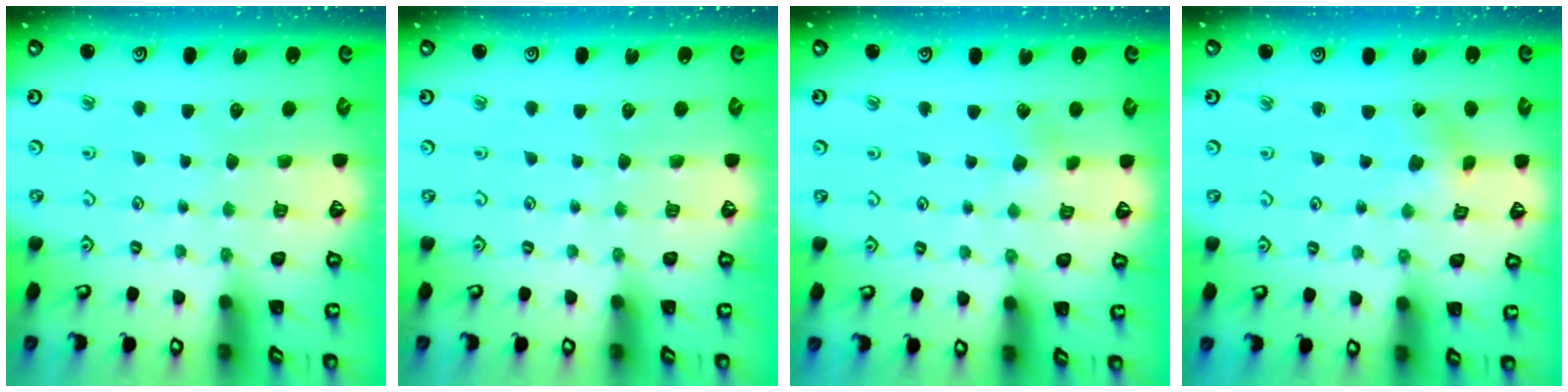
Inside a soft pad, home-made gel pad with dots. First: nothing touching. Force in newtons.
{"total": 0.0}
{"total": 2.3, "press": 2.3, "slide": 0.2}
{"total": 0.0}